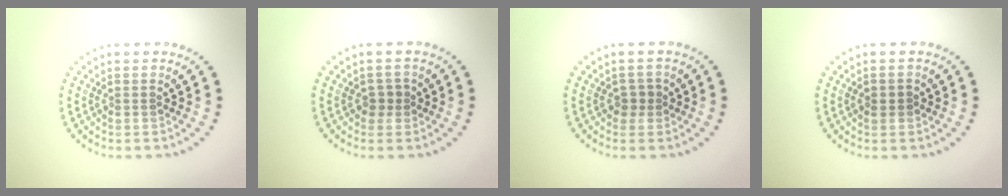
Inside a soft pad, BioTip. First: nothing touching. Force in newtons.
{"total": 1.2, "press": 1.1, "slide": 0.6}
{"total": 1.2, "press": 1.1, "slide": 0.6}
{"total": 1.2, "press": 1.1, "slide": 0.3}